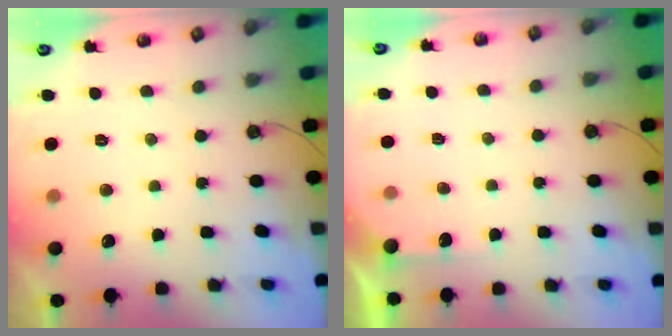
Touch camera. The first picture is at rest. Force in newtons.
{"total": 3.3, "press": 3.3, "slide": 0.4}